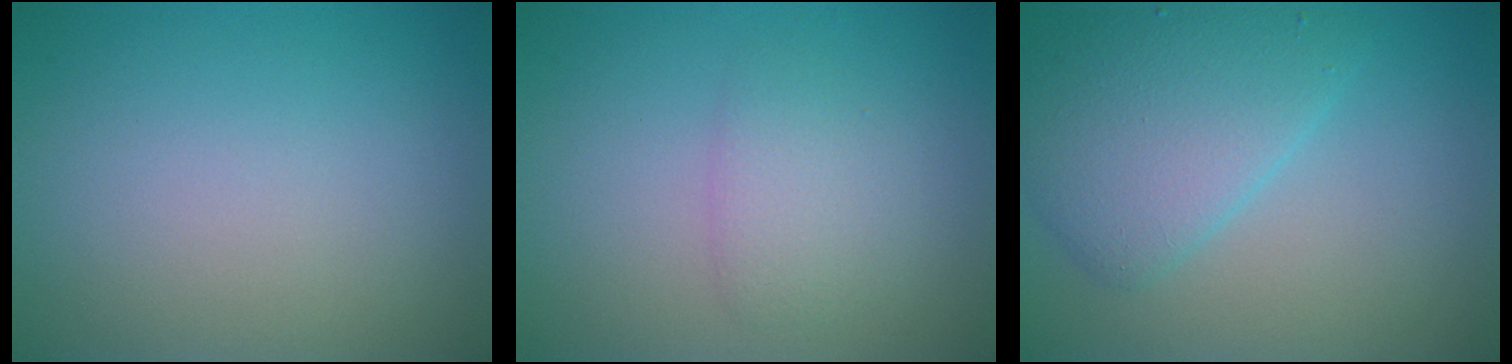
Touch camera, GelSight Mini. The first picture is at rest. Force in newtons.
{"total": 2.1, "press": 2.1, "slide": 0.1}
{"total": 4.8, "press": 4.8, "slide": 0.3}